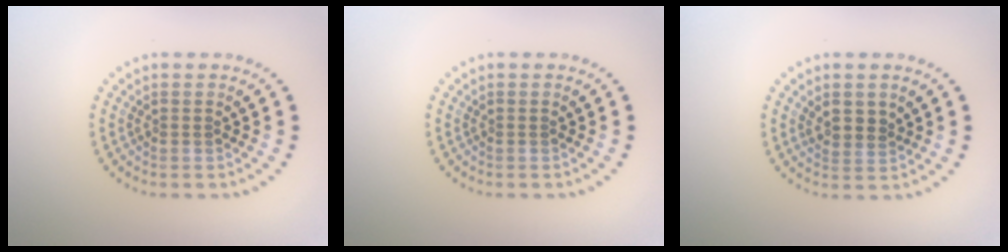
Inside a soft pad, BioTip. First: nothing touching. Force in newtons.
{"total": 0.0}
{"total": 1.5, "press": 1.3, "slide": 0.6}